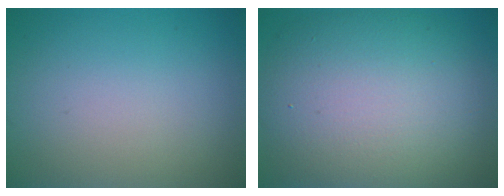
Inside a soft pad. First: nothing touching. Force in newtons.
{"total": 12.0, "press": 12.0, "slide": 0.2}